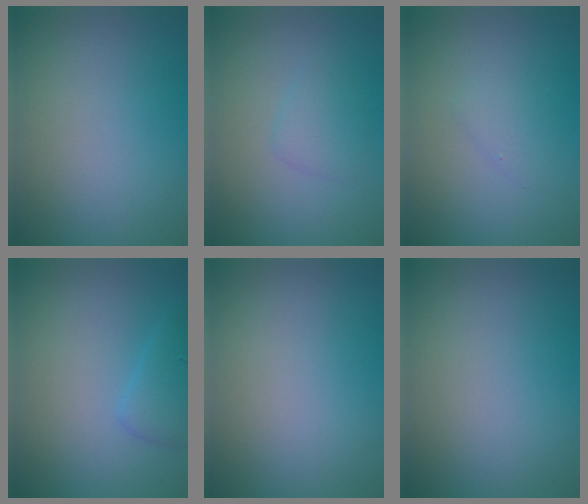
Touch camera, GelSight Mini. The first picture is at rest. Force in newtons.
{"total": 1.6, "press": 1.6, "slide": 0.0}
{"total": 1.3, "press": 1.3, "slide": 0.1}
{"total": 2.0, "press": 2.0, "slide": 0.2}
{"total": 0.0}
{"total": 0.0}